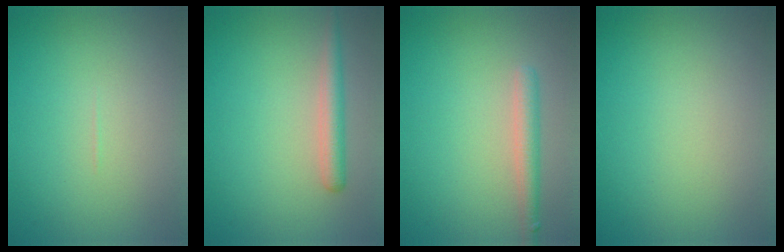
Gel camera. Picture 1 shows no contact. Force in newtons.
{"total": 2.2, "press": 2.2, "slide": 0.1}
{"total": 2.2, "press": 2.2, "slide": 0.1}
{"total": 0.0}